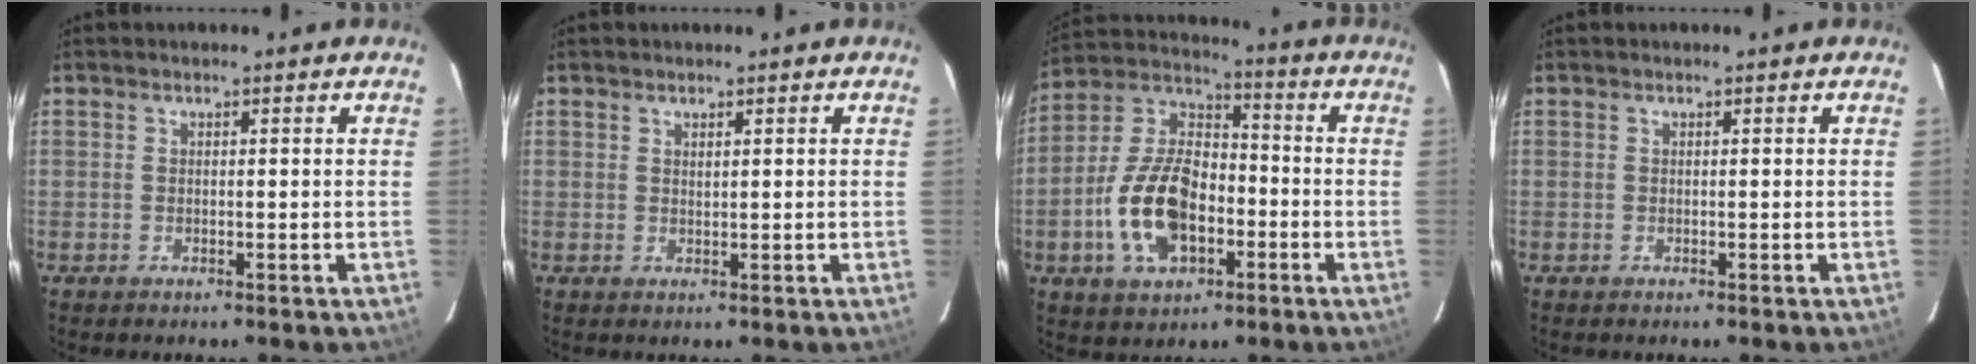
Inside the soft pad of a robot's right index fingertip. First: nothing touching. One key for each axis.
{"total": 0.7, "fx": 0.6, "fy": 0.2, "fz": 0.4, "tx": -0.006, "ty": 0.001, "tz": 0.011}
{"total": 16.0, "fx": -5.1, "fy": 9.4, "fz": 12.0, "tx": -0.248, "ty": 0.016, "tz": -0.086}
{"total": 0.0}